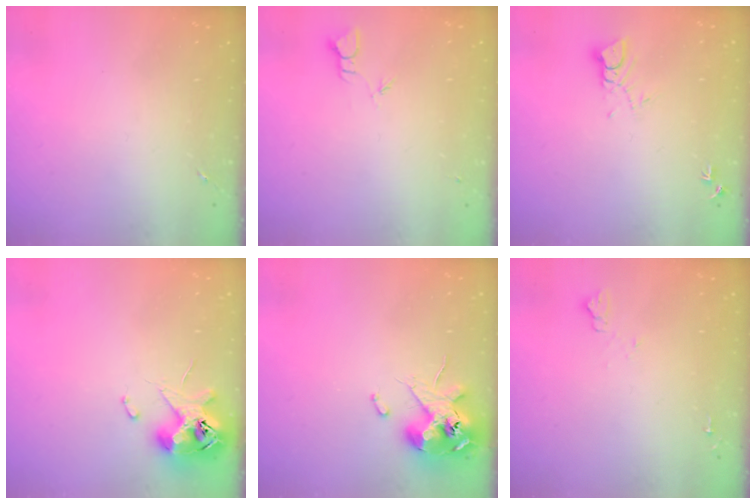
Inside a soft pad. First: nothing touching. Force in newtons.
{"total": 1.8, "press": 1.8, "slide": 0.0}
{"total": 3.8, "press": 3.8, "slide": 0.2}
{"total": 11.8, "press": 11.6, "slide": 1.9}
{"total": 12.1, "press": 12.0, "slide": 2.0}
{"total": 5.4, "press": 5.4, "slide": 0.7}